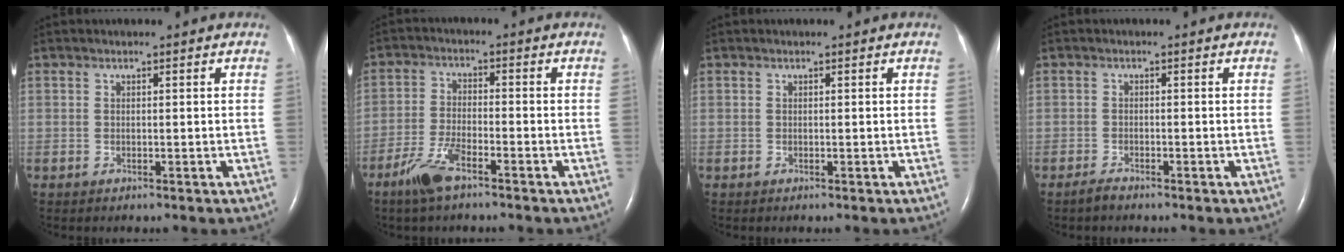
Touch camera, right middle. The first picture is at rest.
{"total": 5.9, "force": [-4.1, 1.2, 4.0], "torque": [-0.096, -0.007, -0.081]}
{"total": 0.0}
{"total": 1.3, "force": [-1.2, 0.2, 0.5], "torque": [-0.018, -0.003, -0.022]}